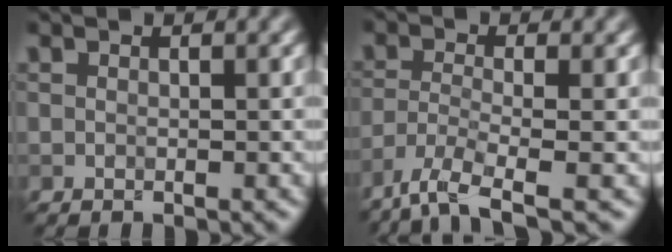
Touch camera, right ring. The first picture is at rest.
{"total": 5.0, "force": [-3.8, 1.0, 3.2], "torque": [-0.062, -0.009, -0.082]}